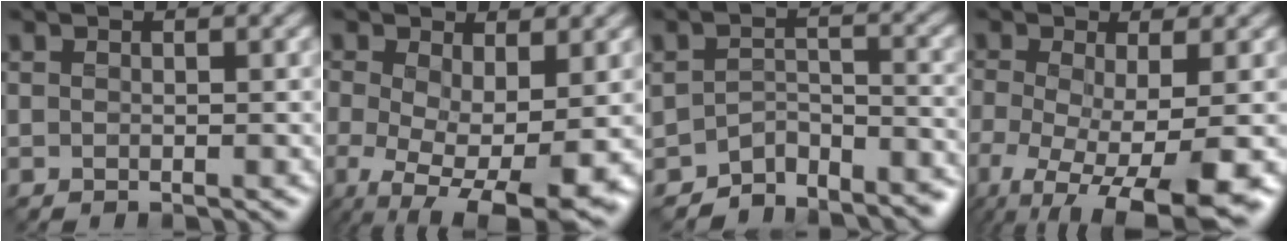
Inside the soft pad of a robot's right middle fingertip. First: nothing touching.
{"total": 9.8, "force": [-2.6, 4.3, 8.4], "torque": [-0.136, -0.024, -0.029]}
{"total": 5.1, "force": [-4.9, 1.4, 0.4], "torque": [0.004, -0.011, -0.083]}
{"total": 8.8, "force": [-4.4, 2.4, 7.3], "torque": [-0.127, -0.026, -0.070]}